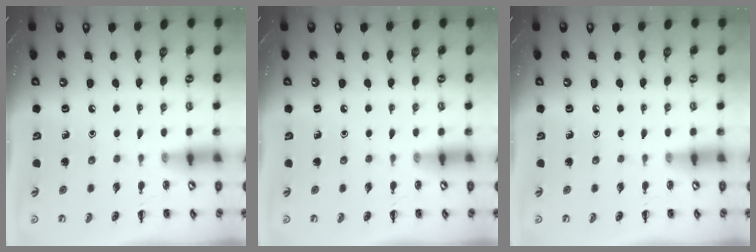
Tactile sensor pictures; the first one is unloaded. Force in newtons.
{"total": 0.0}
{"total": 0.0}